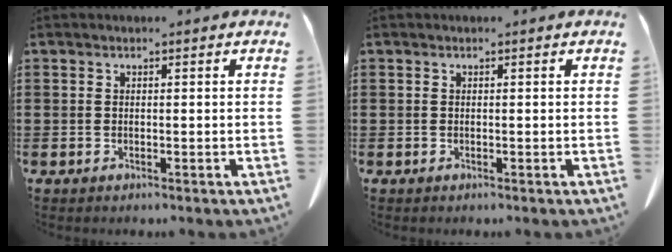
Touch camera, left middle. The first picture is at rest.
{"total": 0.0}